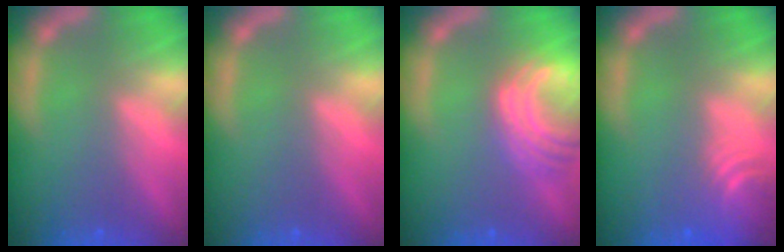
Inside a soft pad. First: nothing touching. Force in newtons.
{"total": 0.0}
{"total": 6.5}
{"total": 5.1}